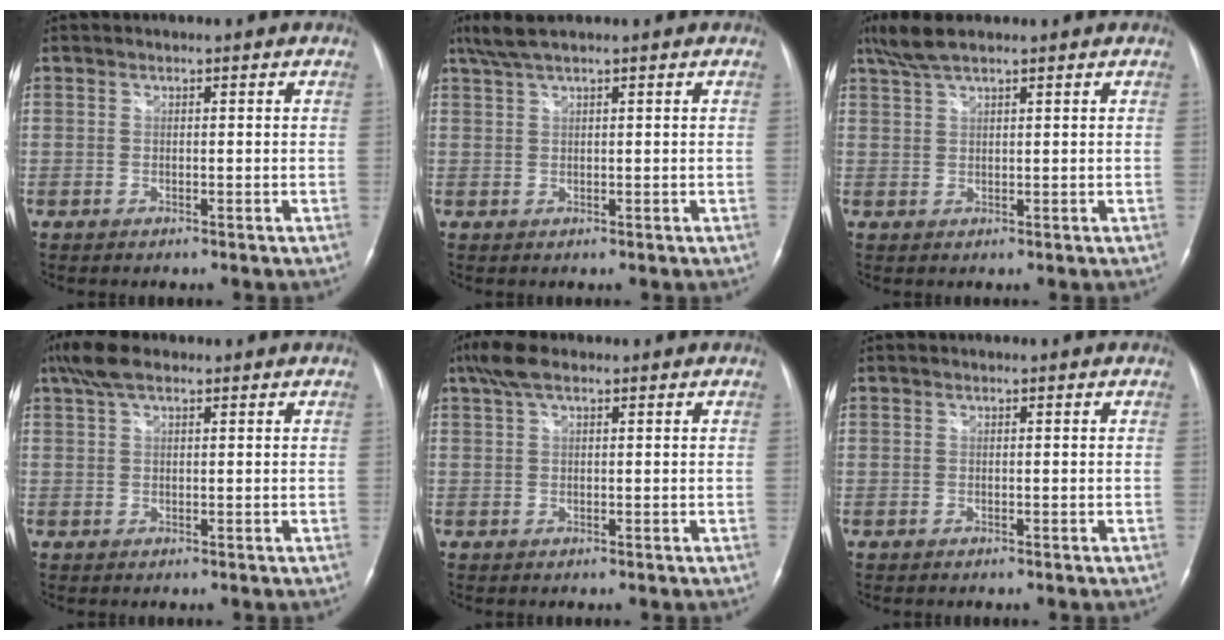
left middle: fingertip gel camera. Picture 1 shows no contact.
{"total": 3.7, "force": [2.8, 0.0, 2.5], "torque": [-0.059, 0.018, 0.058]}
{"total": 4.5, "force": [3.6, 0.6, 2.8], "torque": [-0.066, 0.015, 0.073]}
{"total": 5.1, "force": [3.5, 1.7, 3.3], "torque": [-0.079, 0.025, 0.068]}
{"total": 4.2, "force": [2.7, 1.3, 2.9], "torque": [-0.070, 0.025, 0.054]}
{"total": 0.0}